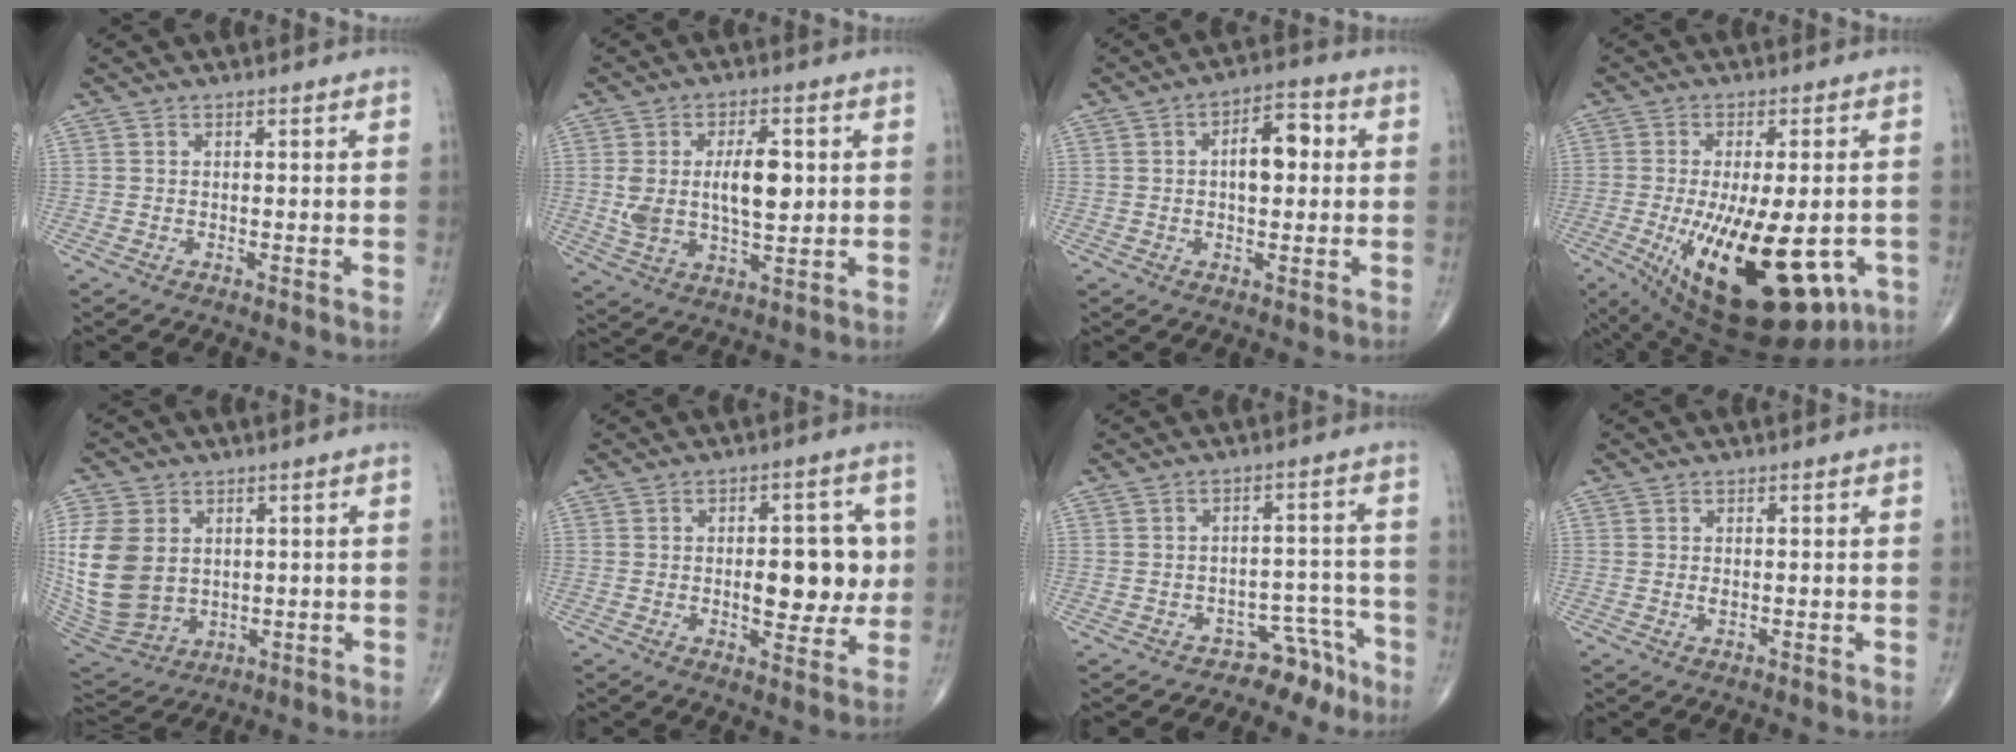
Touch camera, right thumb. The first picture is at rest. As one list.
[{"total": 11.6, "force": [1.5, 5.6, 10.1], "torque": [-0.176, -0.001, 0.033]}, {"total": 7.9, "force": [0.9, 4.1, 6.6], "torque": [-0.089, 0.016, 0.007]}, {"total": 23.5, "force": [-7.0, 10.0, 20.1], "torque": [-0.294, -0.026, -0.081]}, {"total": 15.9, "force": [1.9, 12.0, 10.3], "torque": [-0.212, -0.015, 0.057]}, {"total": 11.5, "force": [0.2, 5.6, 10.1], "torque": [-0.104, 0.004, 0.009]}, {"total": 5.1, "force": [-4.2, 2.9, 0.5], "torque": [0.027, 0.079, -0.059]}, {"total": 0.7, "force": [0.0, 0.4, 0.6], "torque": [-0.011, -0.001, 0.000]}]